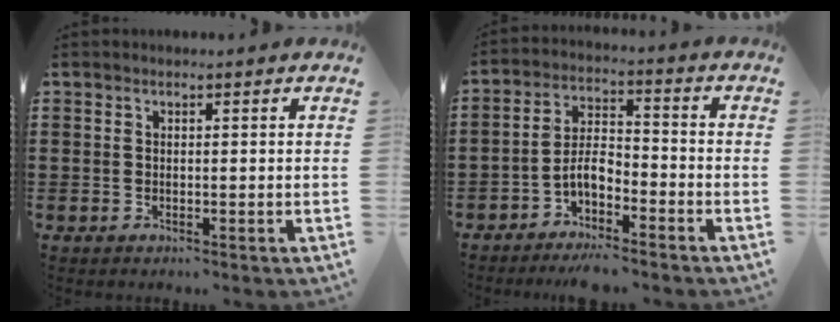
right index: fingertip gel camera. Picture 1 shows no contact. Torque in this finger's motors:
{"motor_torque": [2.14, 0.00, 0.70, 0.17]}